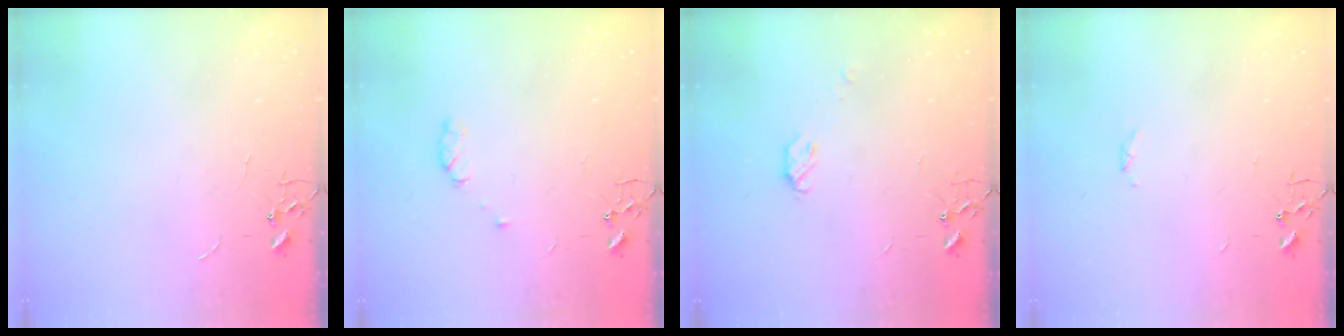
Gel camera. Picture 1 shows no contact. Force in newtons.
{"total": 5.3, "press": 5.2, "slide": 0.7}
{"total": 4.8, "press": 4.8, "slide": 0.4}
{"total": 1.7, "press": 1.6, "slide": 0.4}